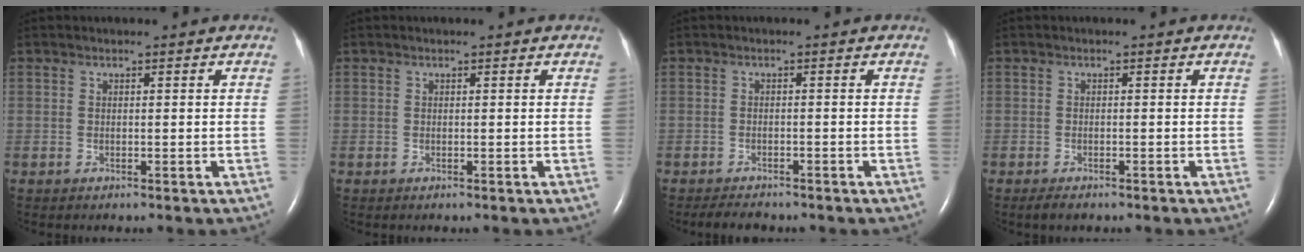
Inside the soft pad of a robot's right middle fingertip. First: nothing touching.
{"total": 0.0}
{"total": 2.8, "force": [-2.5, 0.9, 1.0], "torque": [-0.024, -0.007, -0.034]}
{"total": 1.4, "force": [-1.1, 0.5, 0.8], "torque": [-0.020, -0.003, -0.015]}